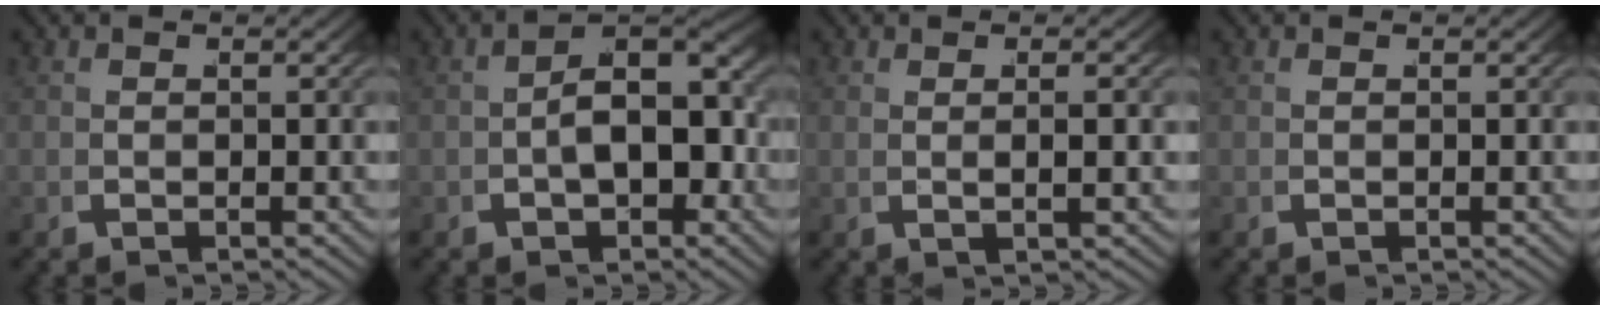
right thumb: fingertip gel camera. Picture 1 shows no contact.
{"total": 7.1, "force": [-0.5, 4.2, 5.7], "torque": [-0.091, -0.010, 0.002]}
{"total": 1.7, "force": [0.6, -0.1, 1.6], "torque": [-0.032, 0.006, 0.013]}
{"total": 0.0}